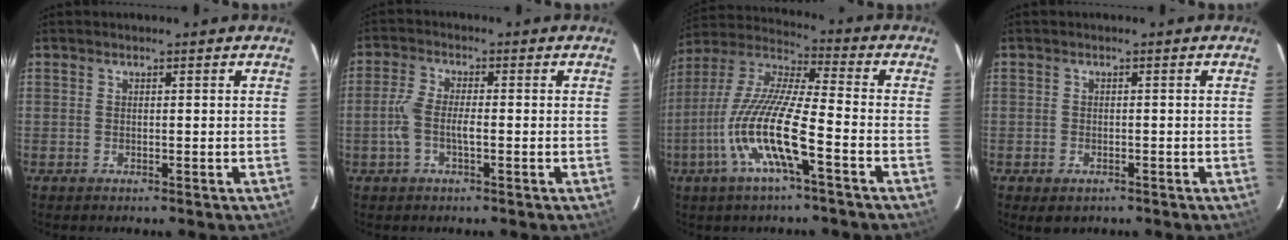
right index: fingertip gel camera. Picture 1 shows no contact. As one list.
[{"total": 4.6, "force": [-1.2, 1.6, 4.2], "torque": [-0.096, 0.008, -0.025]}, {"total": 15.0, "force": [-5.8, 1.7, 13.8], "torque": [-0.278, -0.005, -0.119]}, {"total": 2.6, "force": [-1.5, 1.8, 1.2], "torque": [-0.023, -0.004, -0.020]}]